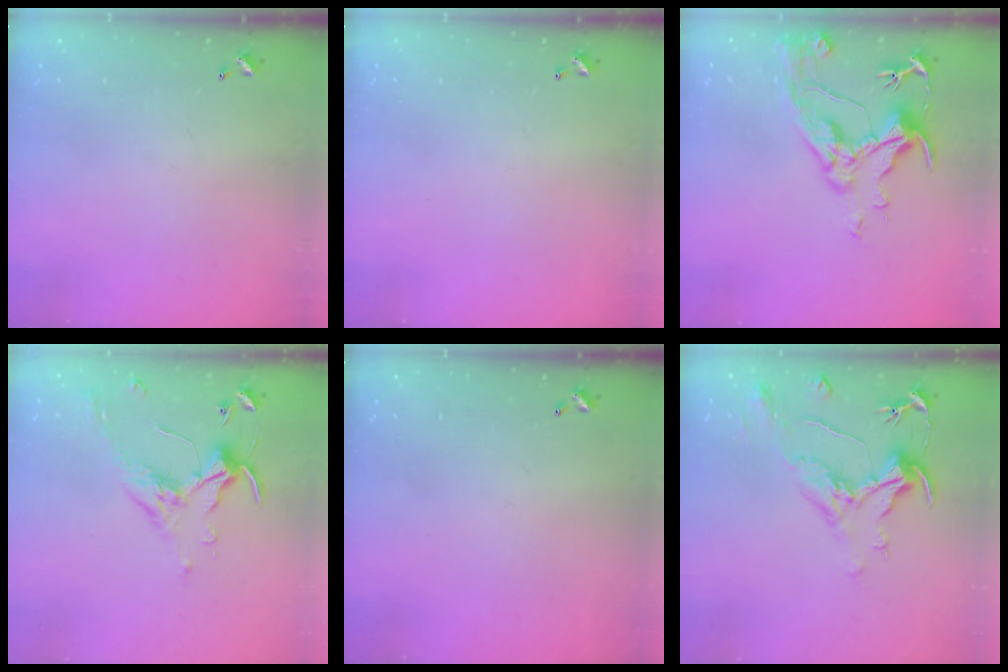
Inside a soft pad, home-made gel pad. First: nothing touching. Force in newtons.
{"total": 0.0}
{"total": 8.7, "press": 8.5, "slide": 1.4}
{"total": 0.7, "press": 0.6, "slide": 0.4}
{"total": 0.0}
{"total": 2.1, "press": 1.7, "slide": 1.3}